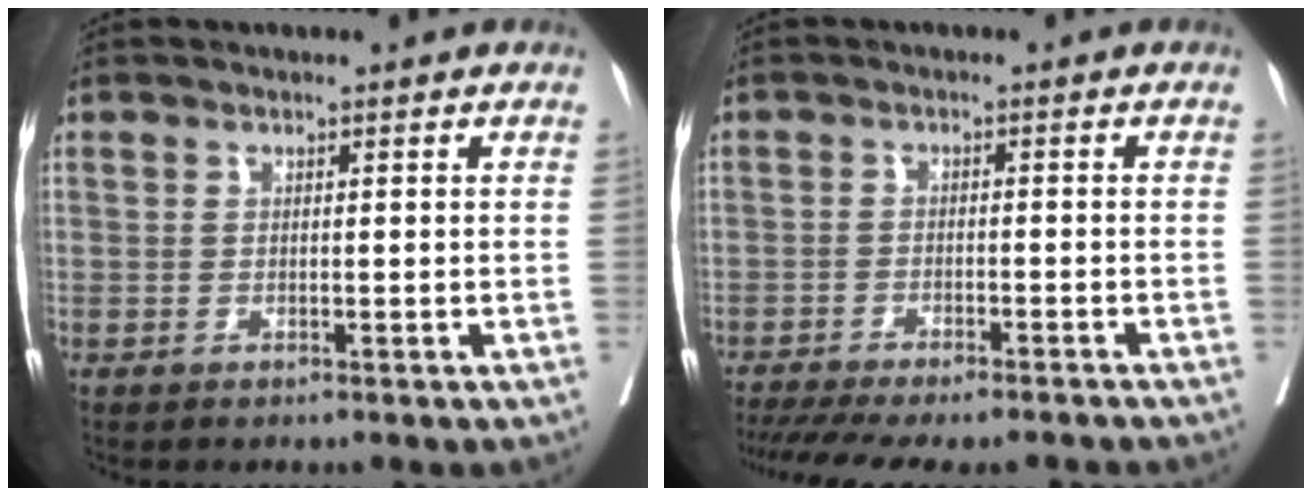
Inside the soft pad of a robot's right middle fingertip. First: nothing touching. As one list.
[{"total": 16.0, "force": [-13.9, 3.2, 7.3], "torque": [-0.151, -0.023, -0.190]}]